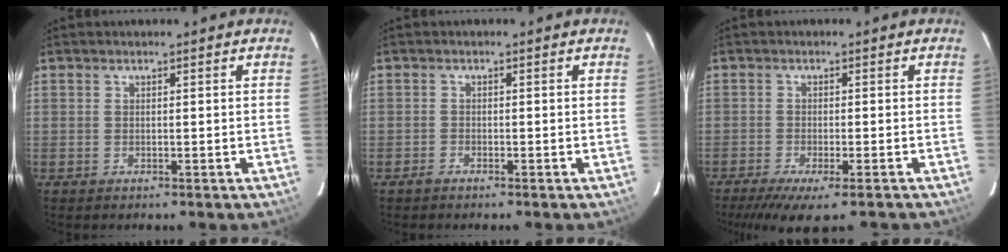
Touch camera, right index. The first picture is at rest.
{"total": 0.9, "force": [-0.9, 0.3, 0.1], "torque": [-0.007, 0.003, -0.018]}
{"total": 3.8, "force": [-2.5, 0.5, 2.7], "torque": [-0.059, -0.015, -0.040]}